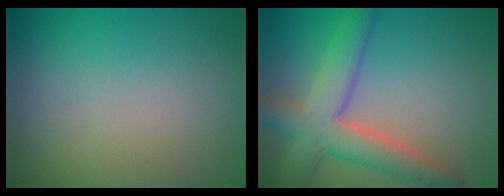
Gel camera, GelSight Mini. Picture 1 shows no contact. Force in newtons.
{"total": 6.1, "press": 6.0, "slide": 0.6}